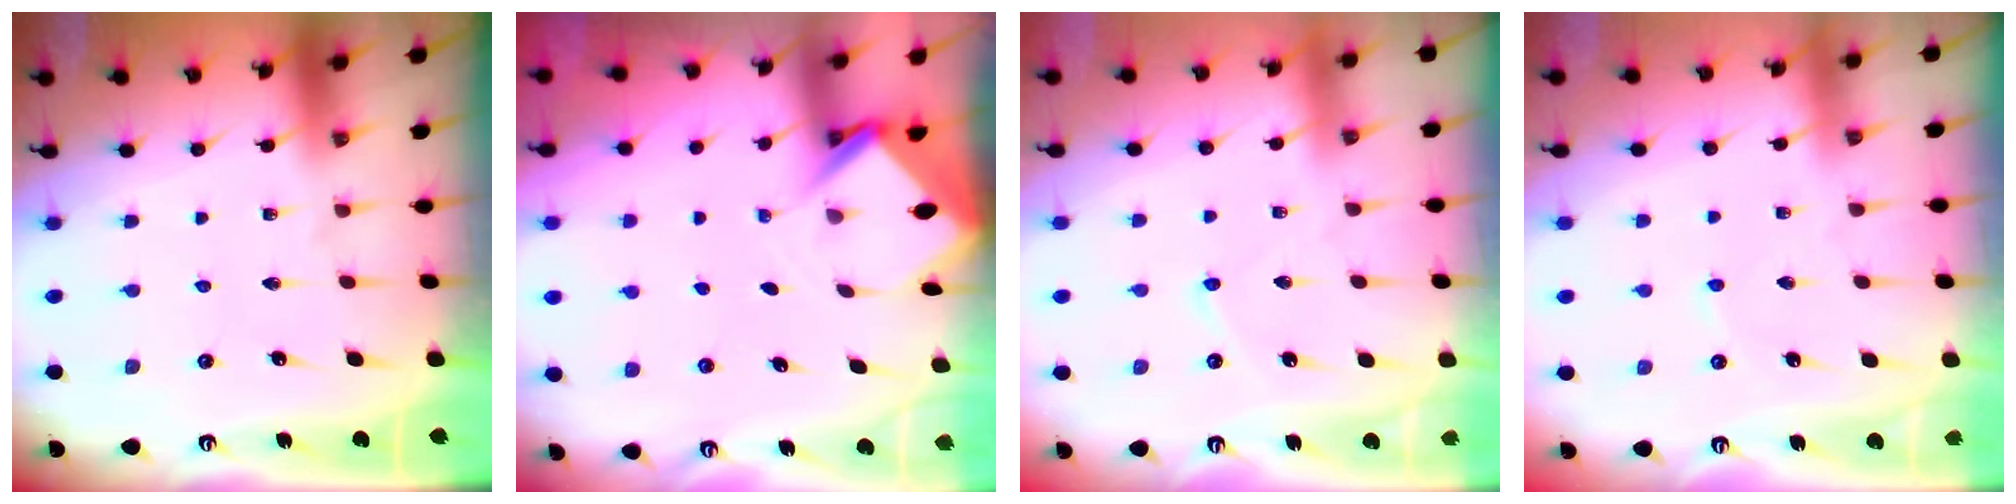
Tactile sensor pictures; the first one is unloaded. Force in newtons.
{"total": 3.2, "press": 3.2, "slide": 0.2}
{"total": 3.3, "press": 3.3, "slide": 0.4}
{"total": 1.5, "press": 1.4, "slide": 0.4}